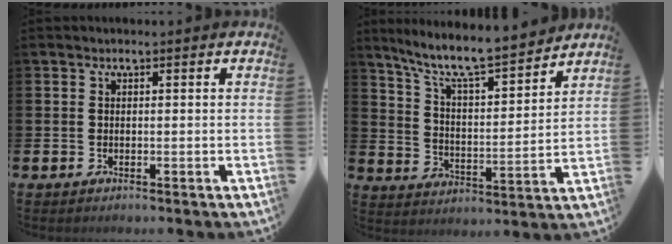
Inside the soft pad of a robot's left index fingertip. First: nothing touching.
{"total": 9.4, "force": [8.5, 1.2, 3.9], "torque": [-0.104, -0.061, 0.144]}